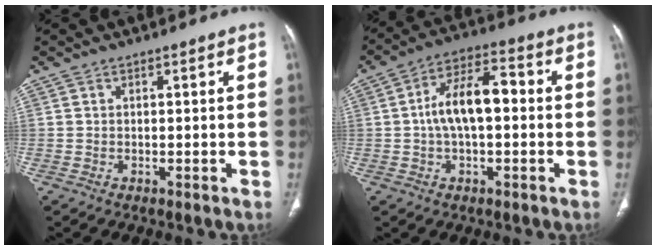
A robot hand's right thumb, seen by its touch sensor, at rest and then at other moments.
{"total": 11.0, "force": [0.0, 5.4, 9.6], "torque": [-0.175, 0.034, -0.006]}